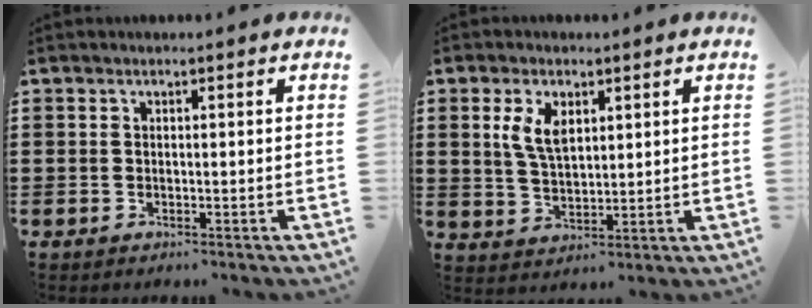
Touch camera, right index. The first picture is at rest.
{"total": 5.4, "force": [2.0, 2.8, 4.2], "torque": [-0.091, 0.009, 0.035]}